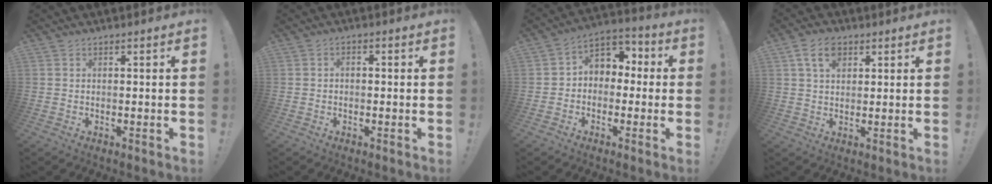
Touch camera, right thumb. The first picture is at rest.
{"total": 1.5, "force": [-1.0, 0.6, 0.8], "torque": [-0.017, 0.008, -0.018]}
{"total": 6.5, "force": [-0.3, 5.9, 2.8], "torque": [-0.046, 0.011, 0.002]}
{"total": 7.6, "force": [3.4, 4.8, 4.8], "torque": [-0.083, 0.002, 0.065]}